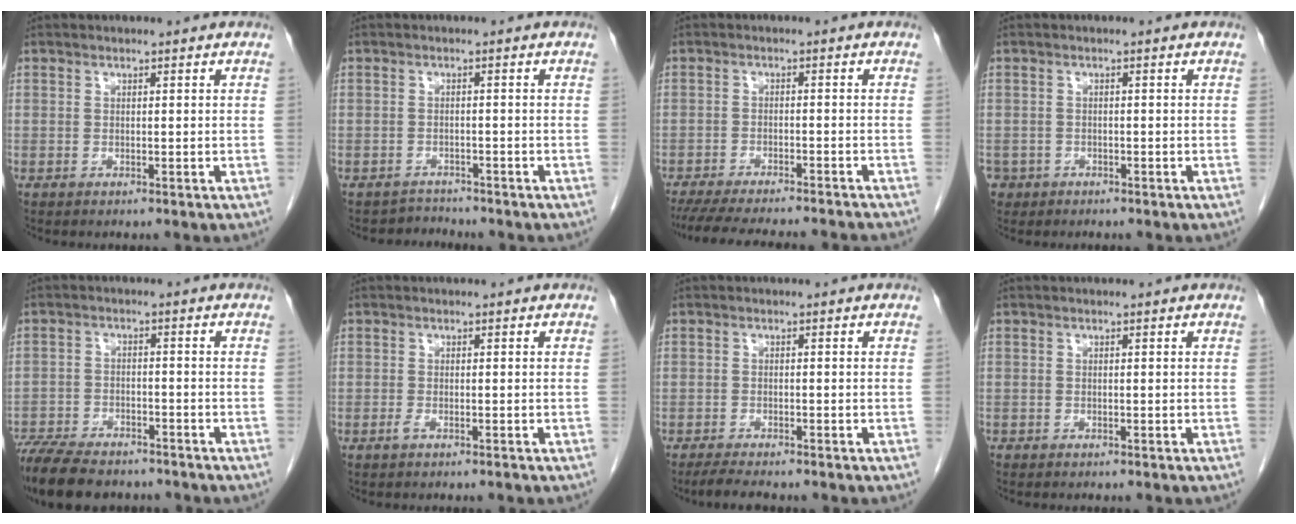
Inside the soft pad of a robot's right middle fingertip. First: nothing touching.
{"total": 2.1, "force": [-1.8, 0.2, -1.2], "torque": [0.024, -0.007, -0.030]}
{"total": 17.7, "force": [-16.0, 1.9, 7.3], "torque": [-0.135, -0.030, -0.217]}
{"total": 2.6, "force": [-1.6, 2.0, 0.0], "torque": [0.000, 0.006, -0.027]}
{"total": 13.0, "force": [-10.7, 4.5, 6.0], "torque": [-0.120, -0.013, -0.167]}
{"total": 0.9, "force": [-0.6, 0.1, 0.7], "torque": [-0.015, -0.001, -0.013]}
{"total": 3.2, "force": [-2.7, 0.3, 1.6], "torque": [-0.034, -0.009, -0.044]}
{"total": 0.0}